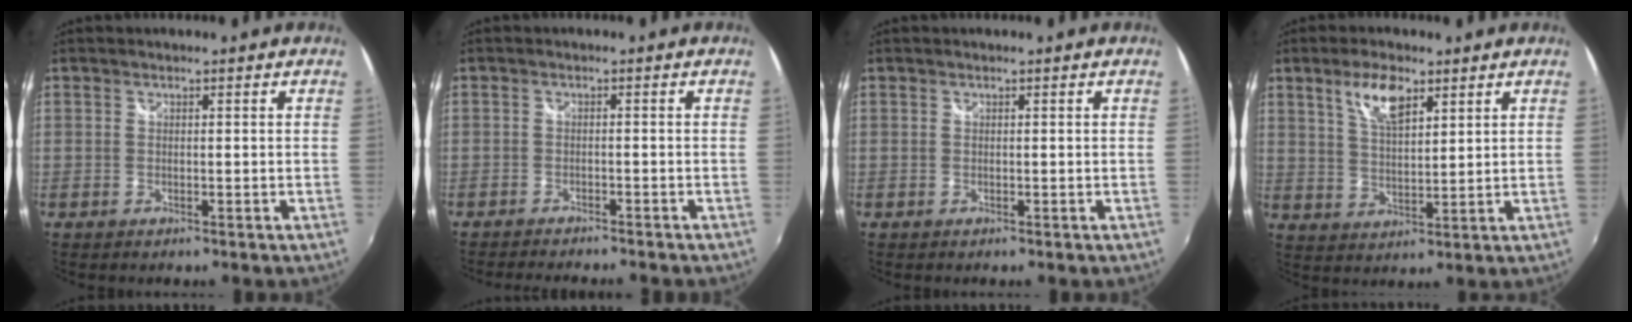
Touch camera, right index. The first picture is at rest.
{"total": 7.1, "force": [-6.4, 0.8, 2.9], "torque": [-0.067, -0.015, -0.098]}
{"total": 0.0}
{"total": 7.3, "force": [4.2, 2.8, 5.3], "torque": [-0.097, 0.008, 0.082]}